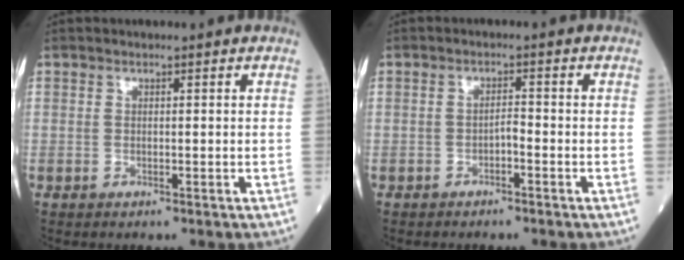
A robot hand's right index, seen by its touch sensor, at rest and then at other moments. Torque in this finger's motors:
{"motor_torque": [0.16, -0.09, 0.13, 0.04]}